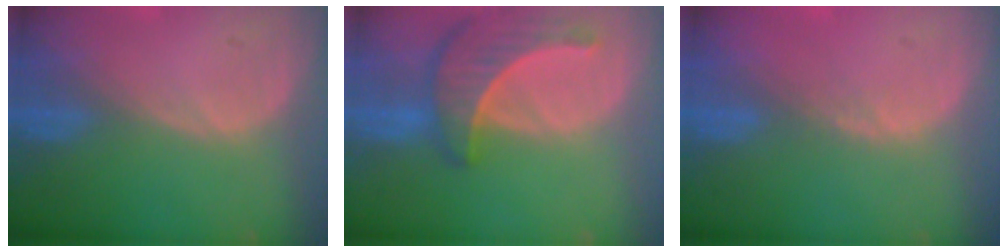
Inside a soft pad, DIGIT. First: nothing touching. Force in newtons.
{"total": 7.6, "press": 7.3, "slide": 1.9}
{"total": 0.8, "press": 0.8, "slide": 0.3}